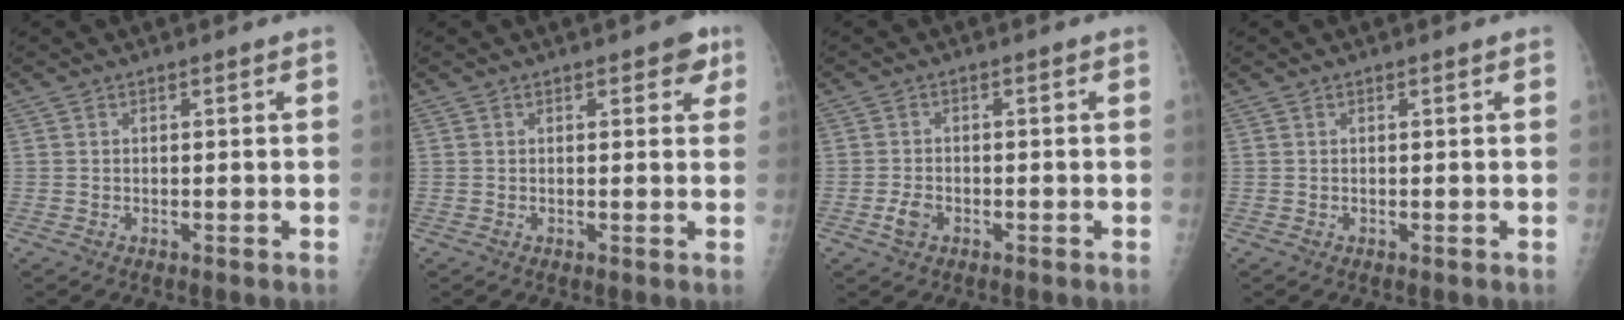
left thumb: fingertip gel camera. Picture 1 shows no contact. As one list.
[{"total": 3.0, "force": [1.4, 1.7, 2.0], "torque": [0.001, -0.002, 0.011]}, {"total": 2.7, "force": [-1.4, 1.7, 1.5], "torque": [-0.030, 0.006, -0.024]}, {"total": 0.0}]